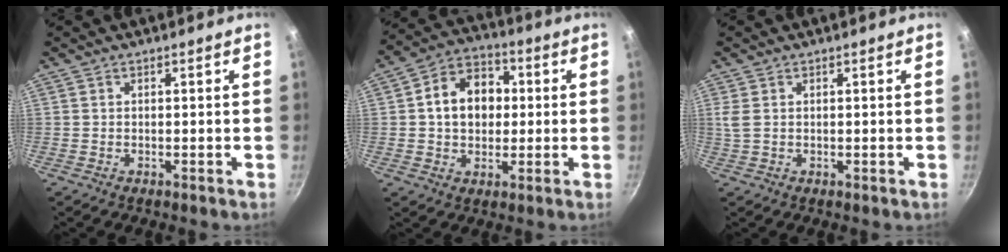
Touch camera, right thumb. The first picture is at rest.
{"total": 12.0, "force": [1.1, 9.2, 7.6], "torque": [-0.088, 0.021, 0.006]}
{"total": 2.1, "force": [0.6, 1.1, 1.7], "torque": [-0.034, 0.000, 0.015]}